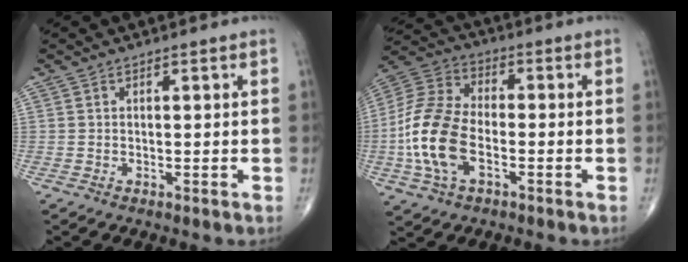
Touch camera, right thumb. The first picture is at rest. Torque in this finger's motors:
{"motor_torque": [0.09, 0.62, 1.36, -0.20, 0.47]}